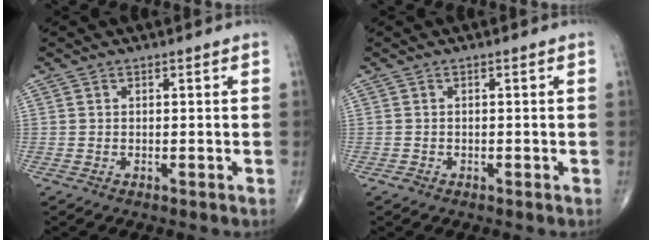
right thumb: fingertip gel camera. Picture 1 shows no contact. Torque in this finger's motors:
{"motor_torque": [-0.06, 0.20, -0.25, -0.12, -0.01]}